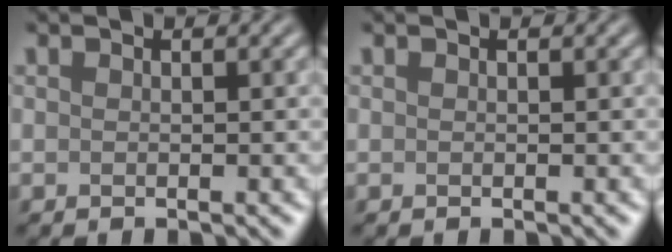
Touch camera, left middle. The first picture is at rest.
{"total": 0.0}